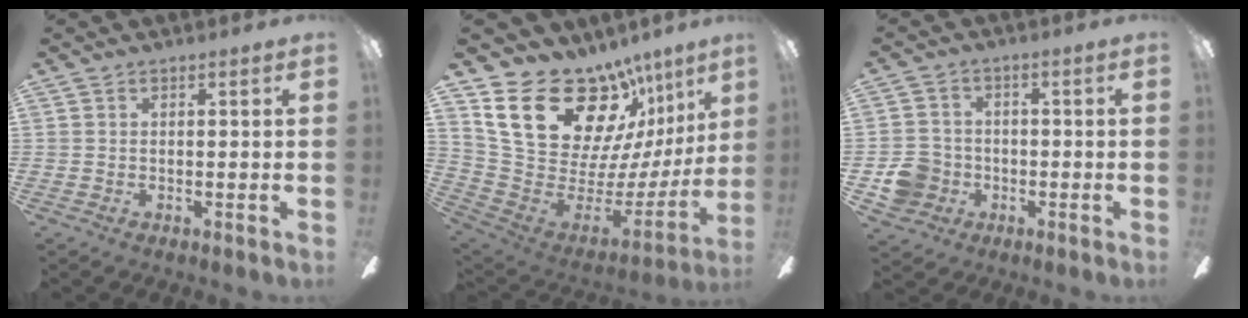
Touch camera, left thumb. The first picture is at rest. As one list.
[{"total": 26.6, "force": [16.5, 14.4, 15.1], "torque": [-0.256, -0.103, 0.328]}, {"total": 8.2, "force": [-2.5, 7.5, 2.1], "torque": [-0.060, 0.026, -0.042]}]